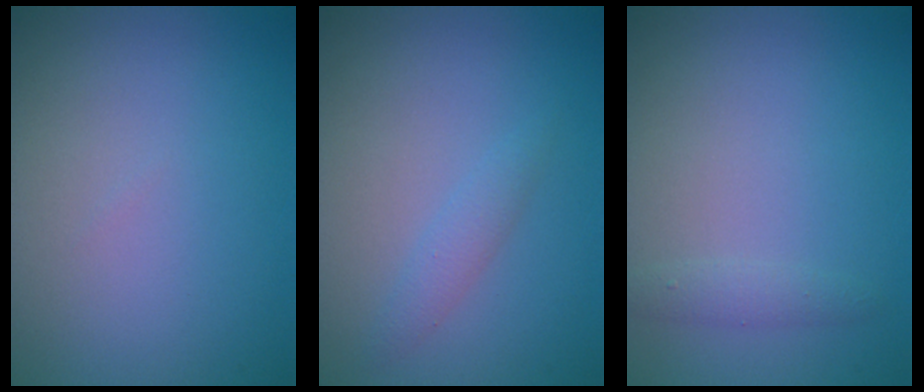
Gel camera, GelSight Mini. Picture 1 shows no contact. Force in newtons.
{"total": 1.3, "press": 1.3, "slide": 0.0}
{"total": 1.1, "press": 1.1, "slide": 0.0}